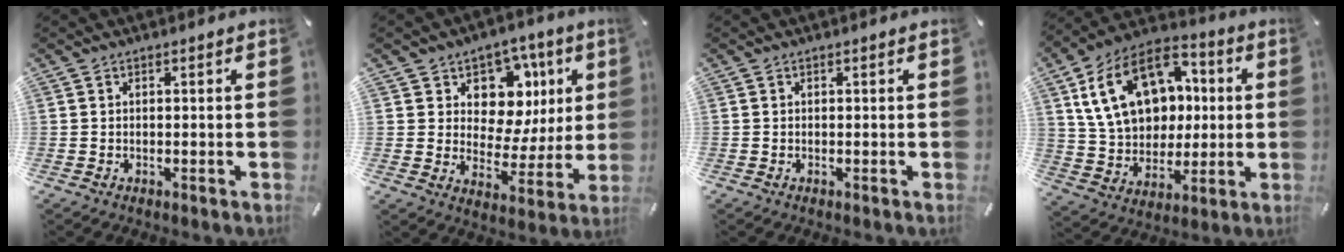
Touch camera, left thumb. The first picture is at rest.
{"total": 10.9, "force": [4.7, 8.8, 4.3], "torque": [-0.043, -0.051, 0.084]}
{"total": 0.0}
{"total": 19.6, "force": [5.3, 15.1, 11.4], "torque": [-0.220, -0.004, 0.102]}